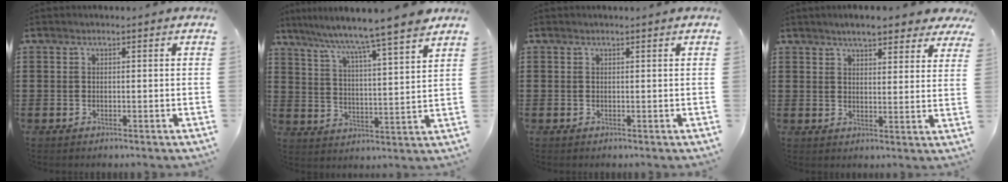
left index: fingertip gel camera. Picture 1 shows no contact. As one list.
[{"total": 6.6, "force": [5.8, -1.5, 2.8], "torque": [-0.080, -0.046, 0.088]}, {"total": 0.0}, {"total": 5.4, "force": [4.9, 1.0, 2.2], "torque": [-0.050, -0.010, 0.087]}]